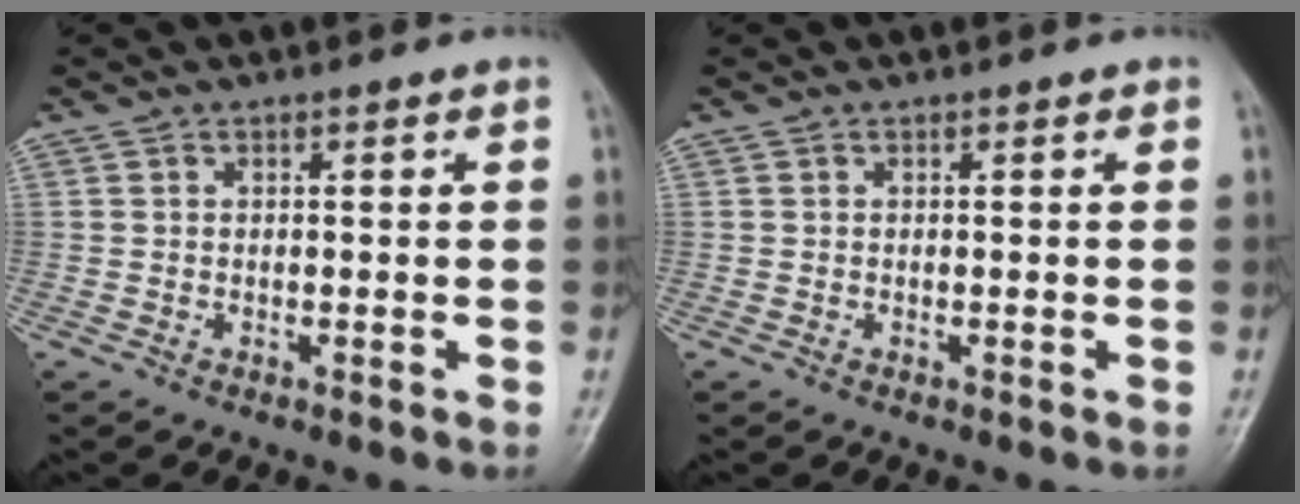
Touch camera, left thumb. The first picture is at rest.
{"total": 0.0}